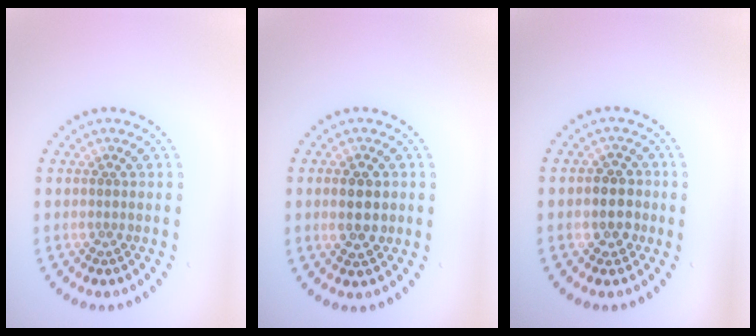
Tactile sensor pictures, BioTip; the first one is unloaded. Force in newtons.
{"total": 2.8, "press": 2.8, "slide": 0.2}
{"total": 2.7, "press": 2.7, "slide": 0.6}